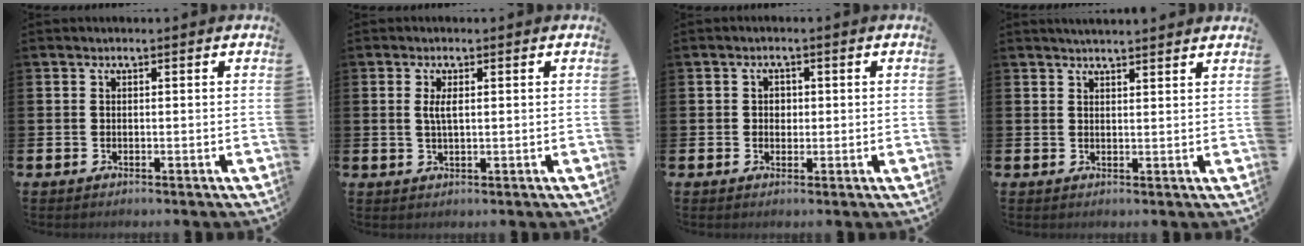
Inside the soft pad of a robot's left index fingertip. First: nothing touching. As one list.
[{"total": 2.1, "force": [0.7, 0.7, 1.9], "torque": [-0.038, 0.004, 0.010]}, {"total": 1.7, "force": [0.4, 1.4, 0.9], "torque": [-0.002, 0.003, 0.001]}, {"total": 2.8, "force": [2.8, 0.0, 0.3], "torque": [-0.009, -0.012, 0.051]}]